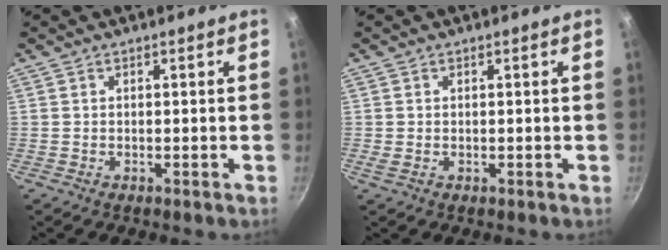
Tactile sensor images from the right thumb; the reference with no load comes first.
{"total": 0.8, "force": [0.1, 0.5, 0.6], "torque": [-0.011, -0.001, 0.002]}